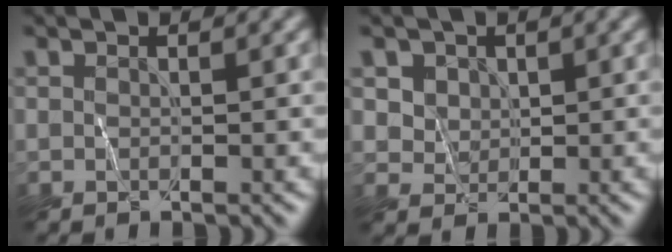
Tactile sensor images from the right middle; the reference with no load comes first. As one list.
[{"total": 4.1, "force": [2.1, 3.1, 1.7], "torque": [-0.050, 0.003, 0.041]}]